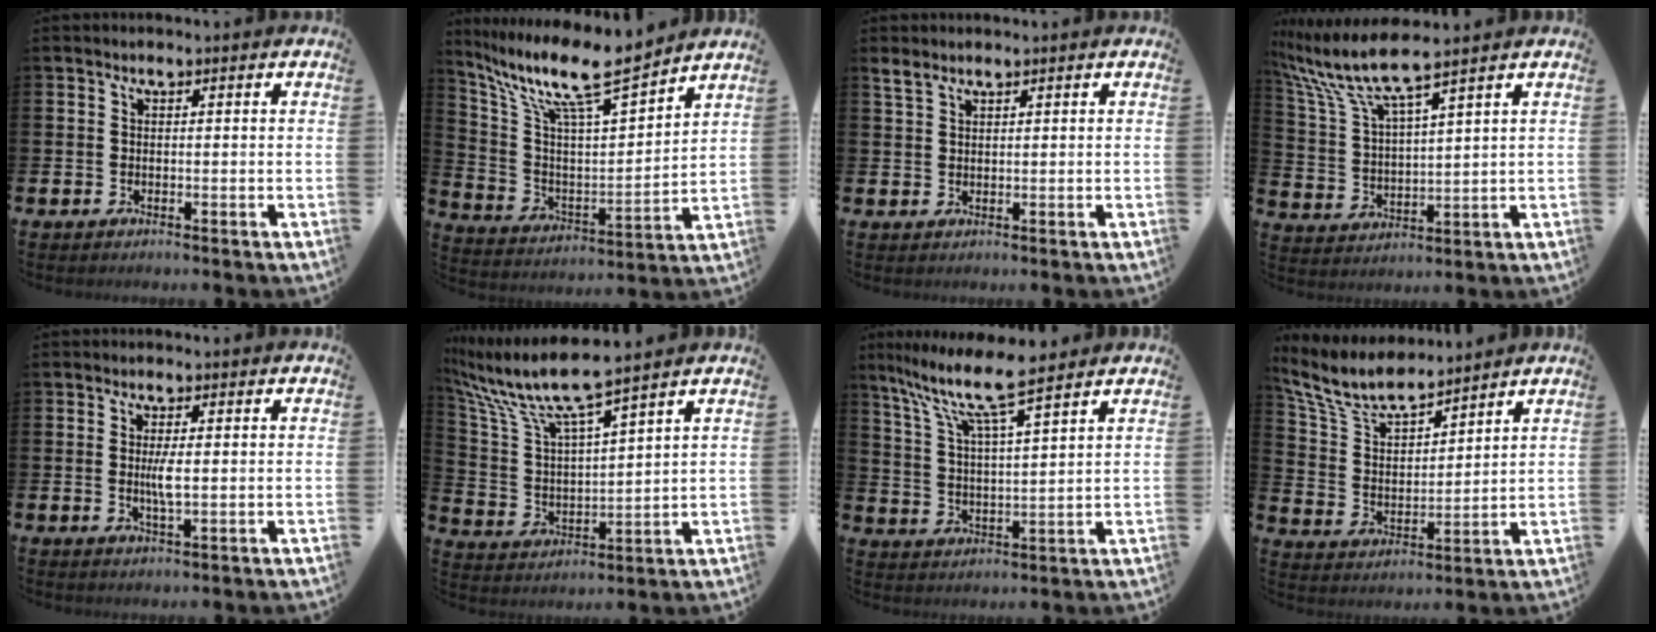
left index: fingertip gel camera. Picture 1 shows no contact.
{"total": 12.1, "force": [9.9, 1.8, 6.6], "torque": [-0.160, -0.068, 0.165]}
{"total": 1.9, "force": [1.7, 0.8, 0.6], "torque": [-0.002, -0.001, 0.029]}
{"total": 7.9, "force": [6.9, 0.4, 3.9], "torque": [-0.105, -0.035, 0.119]}
{"total": 1.9, "force": [0.3, 0.4, 1.9], "torque": [-0.032, -0.001, 0.002]}
{"total": 8.3, "force": [7.5, 0.5, 3.6], "torque": [-0.106, -0.046, 0.124]}
{"total": 9.0, "force": [7.8, 0.8, 4.5], "torque": [-0.119, -0.045, 0.133]}
{"total": 7.3, "force": [6.7, 1.7, 2.3], "torque": [-0.078, -0.037, 0.119]}